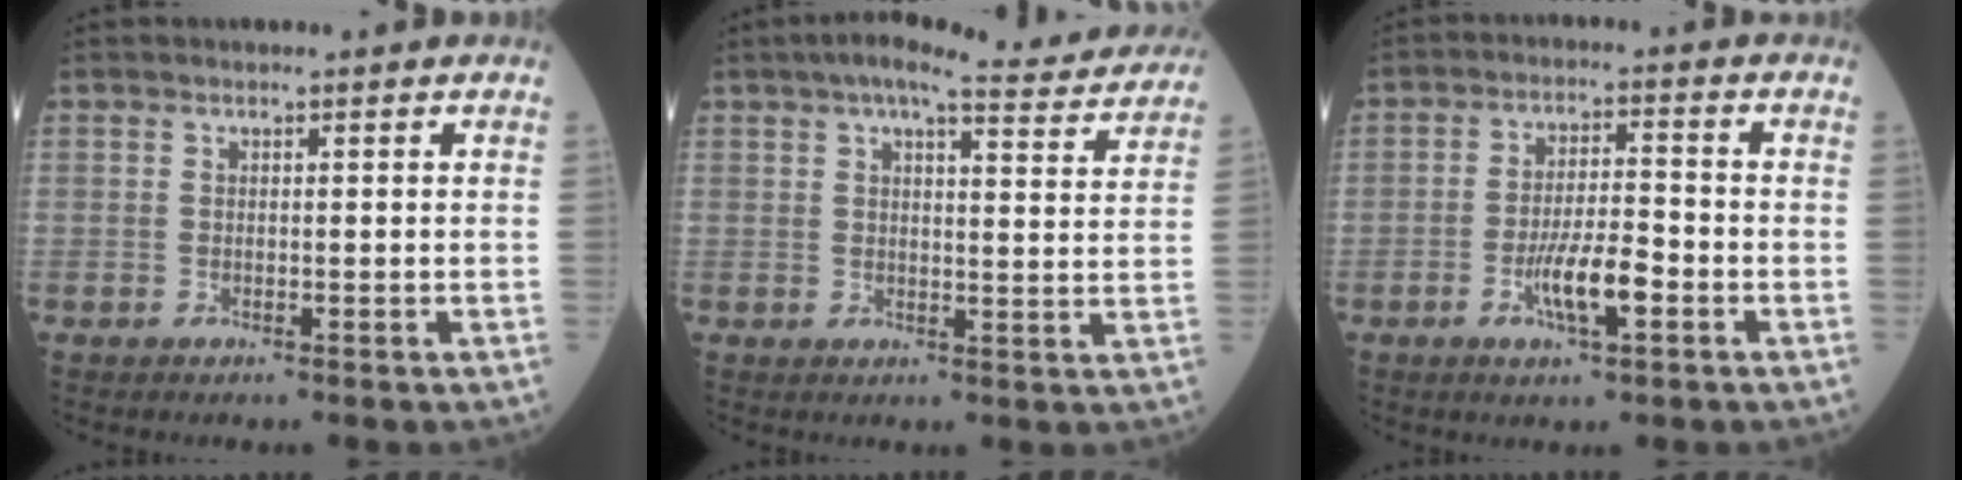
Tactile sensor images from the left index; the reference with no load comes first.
{"total": 13.0, "force": [11.8, 1.4, 5.3], "torque": [-0.074, 0.007, 0.139]}
{"total": 6.7, "force": [-2.7, 1.4, 6.0], "torque": [-0.117, -0.003, -0.049]}